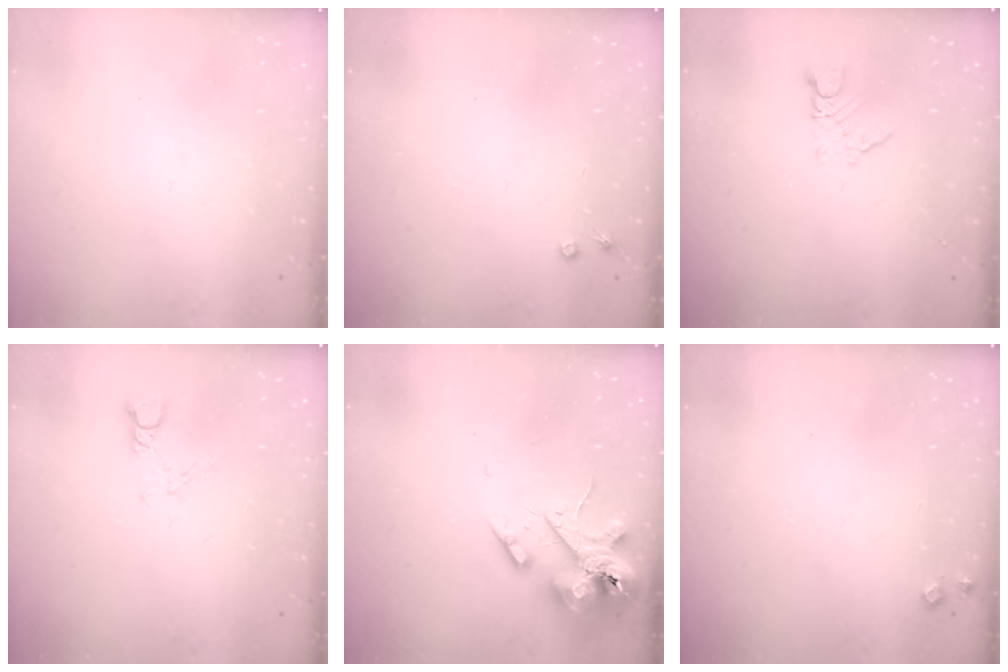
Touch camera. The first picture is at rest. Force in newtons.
{"total": 3.1, "press": 3.1, "slide": 0.6}
{"total": 3.1, "press": 3.1, "slide": 0.4}
{"total": 3.3, "press": 3.3, "slide": 0.2}
{"total": 14.5, "press": 14.4, "slide": 2.2}
{"total": 5.7, "press": 5.7, "slide": 0.8}